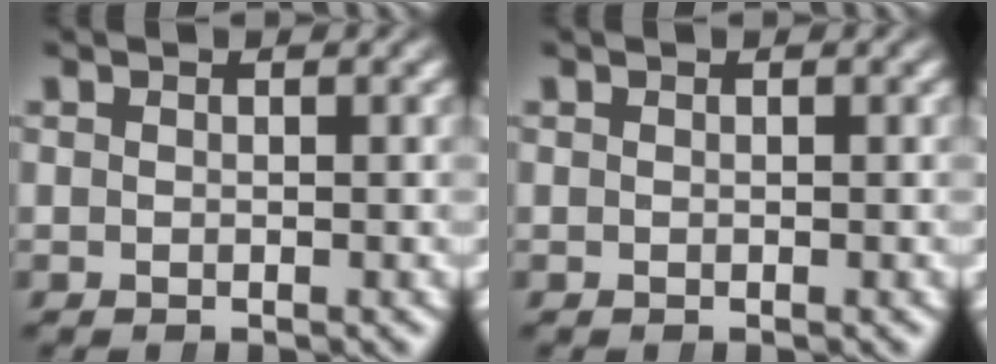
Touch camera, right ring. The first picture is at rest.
{"total": 0.0}